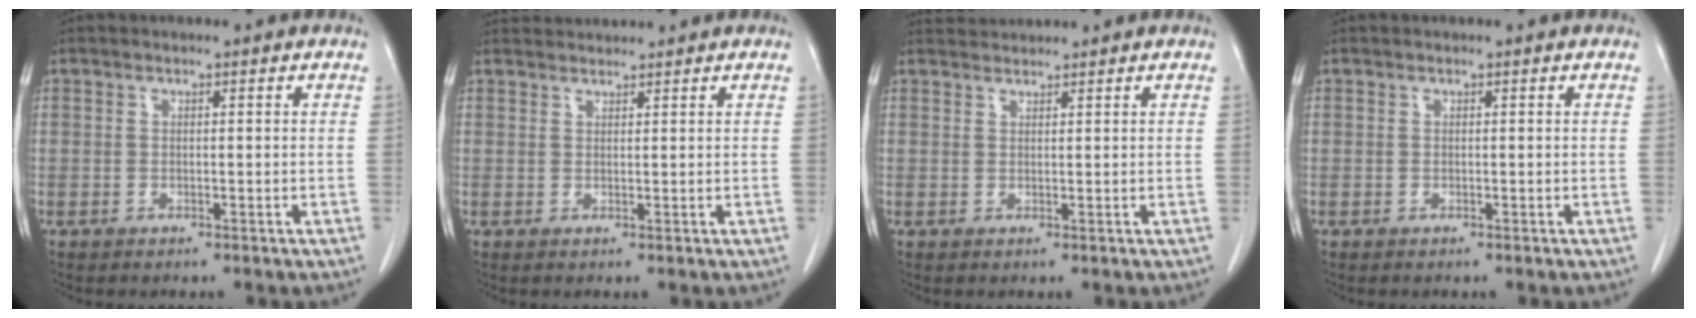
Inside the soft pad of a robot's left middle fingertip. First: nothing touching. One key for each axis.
{"total": 2.6, "fx": 2.5, "fy": 0.1, "fz": -0.1, "tx": -0.007, "ty": 0.021, "tz": 0.051}
{"total": 1.9, "fx": 1.9, "fy": -0.3, "fz": -0.4, "tx": -0.005, "ty": 0.011, "tz": 0.043}
{"total": 0.0}